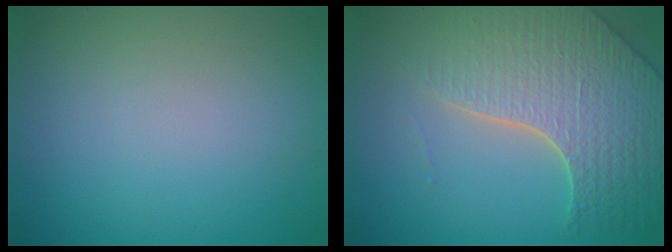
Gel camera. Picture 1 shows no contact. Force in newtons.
{"total": 6.1, "press": 5.1, "slide": 3.3}